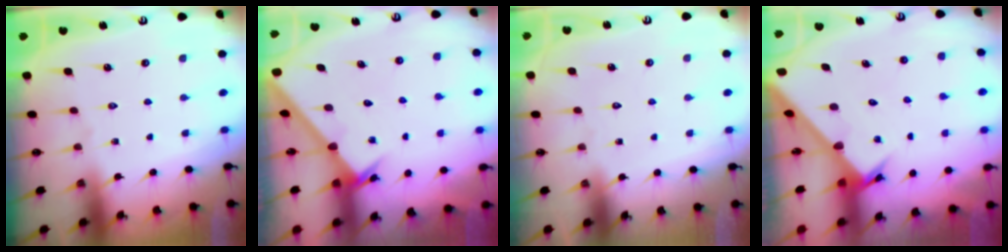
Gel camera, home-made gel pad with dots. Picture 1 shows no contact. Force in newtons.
{"total": 2.3, "press": 2.3, "slide": 0.2}
{"total": 1.6, "press": 1.6, "slide": 0.1}
{"total": 2.6, "press": 2.6, "slide": 0.3}